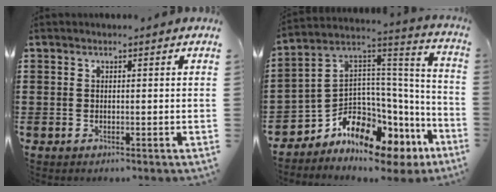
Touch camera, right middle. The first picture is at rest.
{"total": 7.3, "force": [-5.6, 4.1, 2.2], "torque": [-0.074, -0.028, -0.112]}